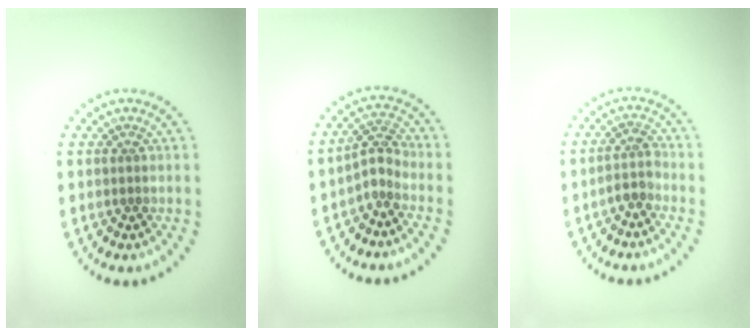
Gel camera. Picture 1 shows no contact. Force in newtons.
{"total": 2.1, "press": 1.4, "slide": 1.5}
{"total": 1.9, "press": 1.5, "slide": 1.2}